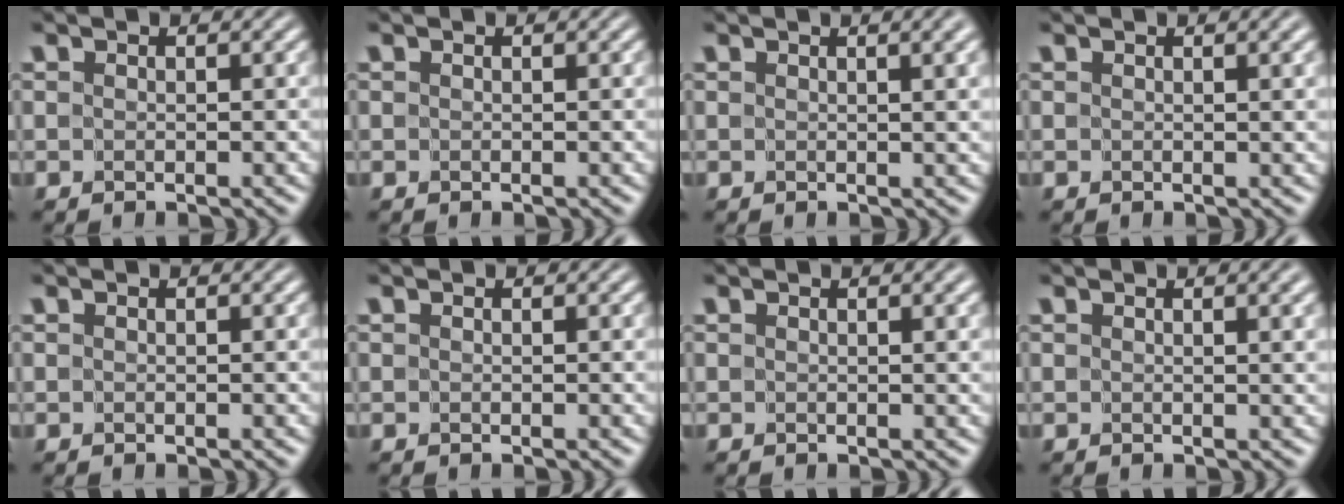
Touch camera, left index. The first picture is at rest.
{"total": 0.0}
{"total": 2.8, "force": [1.1, 0.8, 2.4], "torque": [-0.022, 0.002, 0.013]}
{"total": 1.0, "force": [0.5, 0.0, 0.8], "torque": [-0.009, 0.001, 0.007]}
{"total": 0.0}
{"total": 0.0}
{"total": 0.6, "force": [0.4, -0.1, 0.4], "torque": [-0.004, 0.000, 0.006]}
{"total": 1.5, "force": [0.8, 0.2, 1.3], "torque": [-0.013, 0.001, 0.012]}